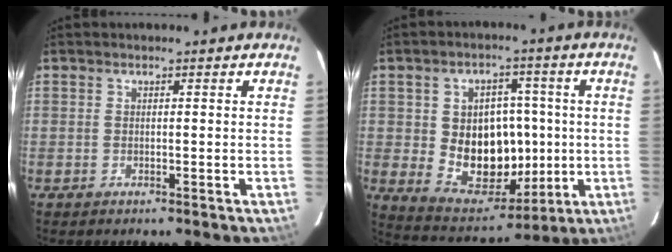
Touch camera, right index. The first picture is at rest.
{"total": 14.3, "force": [-0.6, 11.3, 8.7], "torque": [-0.168, 0.008, 0.017]}